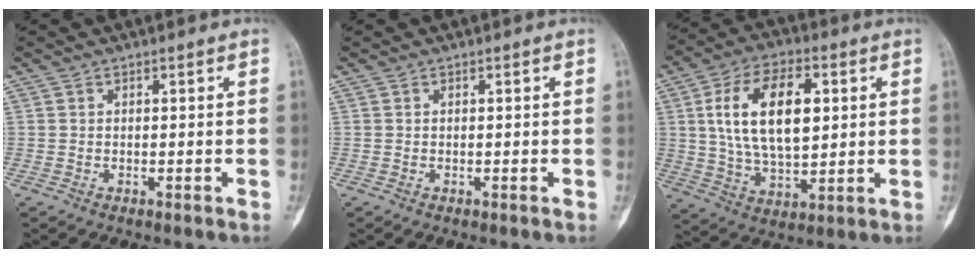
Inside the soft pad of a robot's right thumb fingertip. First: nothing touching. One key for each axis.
{"total": 0.0}
{"total": 17.1, "fx": 3.6, "fy": 9.2, "fz": 14.0, "tx": -0.232, "ty": -0.003, "tz": 0.067}